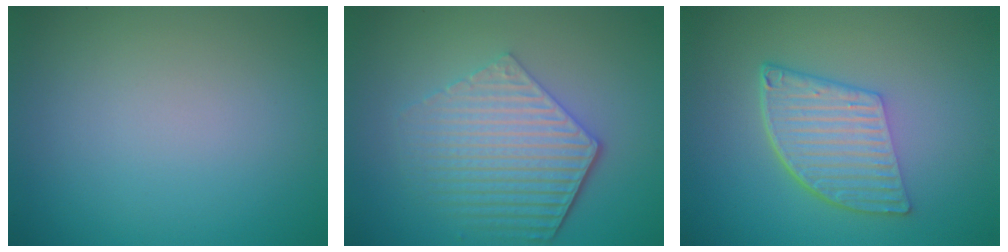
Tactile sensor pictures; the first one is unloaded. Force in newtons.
{"total": 5.8, "press": 4.4, "slide": 3.8}
{"total": 6.1, "press": 4.1, "slide": 4.5}